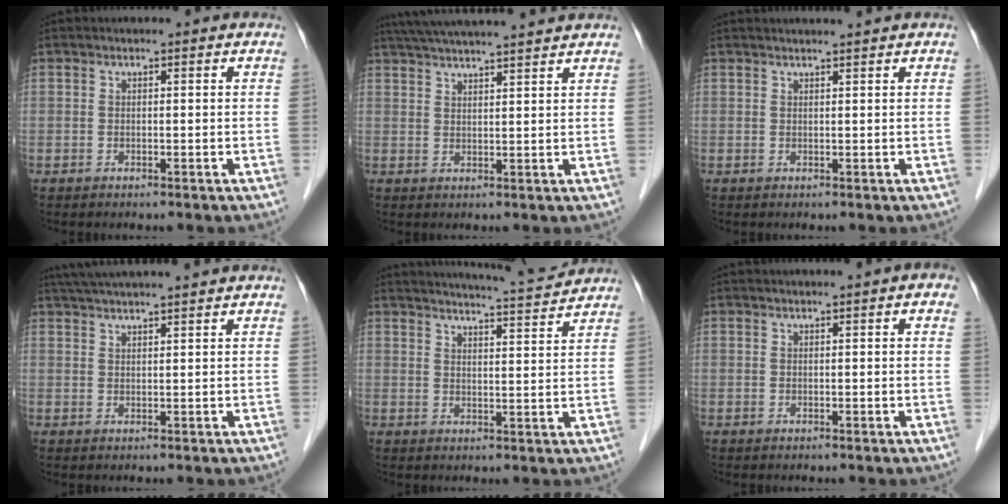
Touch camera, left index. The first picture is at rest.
{"total": 13.6, "force": [12.2, 0.1, 5.8], "torque": [-0.105, 0.036, 0.179]}
{"total": 2.7, "force": [2.5, -0.6, 0.9], "torque": [-0.008, 0.012, 0.038]}
{"total": 11.0, "force": [9.8, -0.3, 5.0], "torque": [-0.084, 0.039, 0.139]}
{"total": 10.5, "force": [10.2, -0.4, 2.7], "torque": [-0.051, 0.001, 0.133]}
{"total": 3.5, "force": [2.3, 0.2, 2.7], "torque": [-0.030, 0.016, 0.026]}